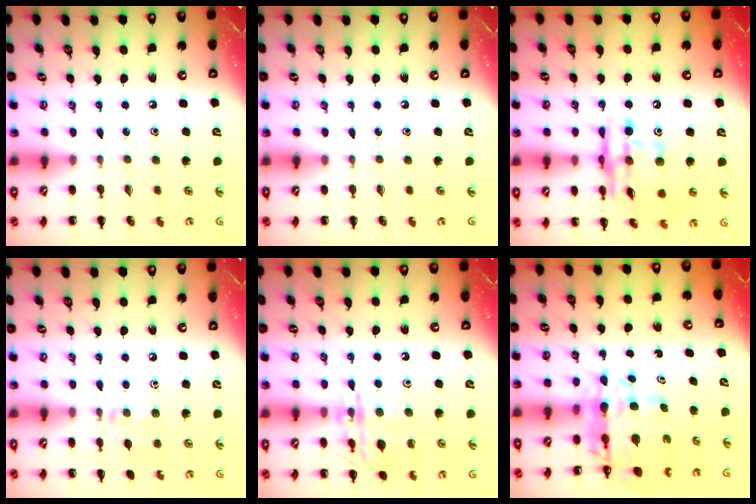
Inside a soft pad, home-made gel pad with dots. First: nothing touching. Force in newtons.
{"total": 0.0}
{"total": 14.9, "press": 14.4, "slide": 3.9}
{"total": 6.3, "press": 6.1, "slide": 1.8}
{"total": 14.9, "press": 14.8, "slide": 1.5}
{"total": 11.0, "press": 10.5, "slide": 3.4}